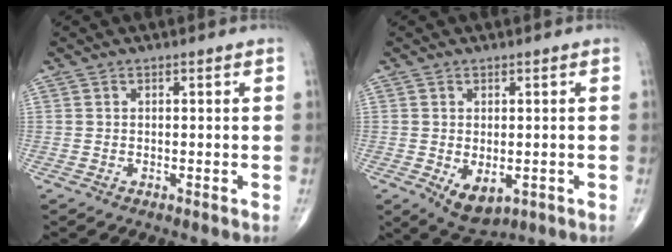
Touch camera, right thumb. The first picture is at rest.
{"total": 5.9, "force": [-1.5, 3.5, 4.5], "torque": [-0.061, -0.006, -0.007]}